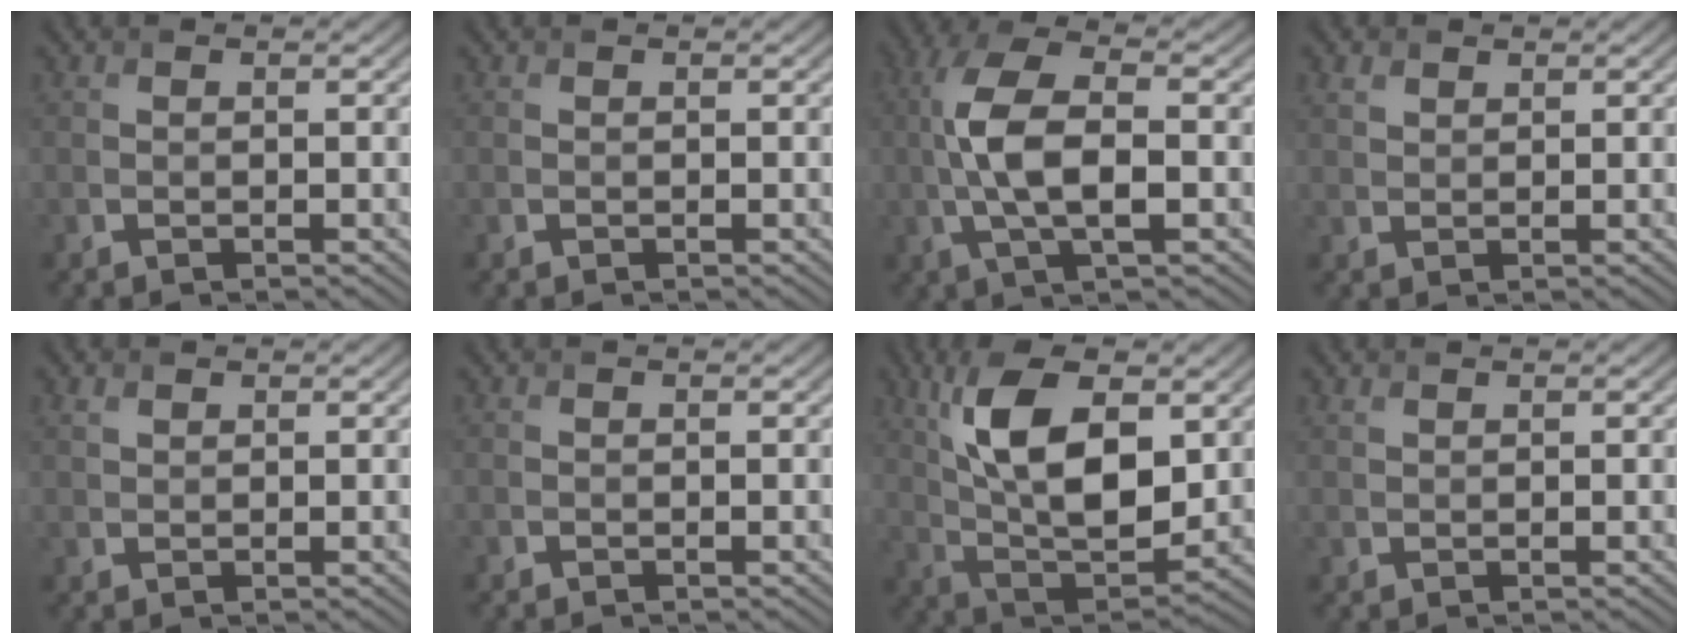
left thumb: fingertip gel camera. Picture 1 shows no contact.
{"total": 0.0}
{"total": 9.3, "force": [-0.7, 3.7, 8.5], "torque": [-0.182, 0.012, -0.019]}
{"total": 1.9, "force": [1.2, 1.2, 0.8], "torque": [-0.024, 0.001, 0.028]}
{"total": 1.5, "force": [1.0, 0.9, 0.7], "torque": [-0.021, 0.001, 0.021]}
{"total": 0.0}
{"total": 13.7, "force": [4.4, 6.5, 11.3], "torque": [-0.222, -0.005, 0.089]}
{"total": 0.9, "force": [0.8, 0.4, 0.4], "torque": [-0.016, -0.001, 0.019]}